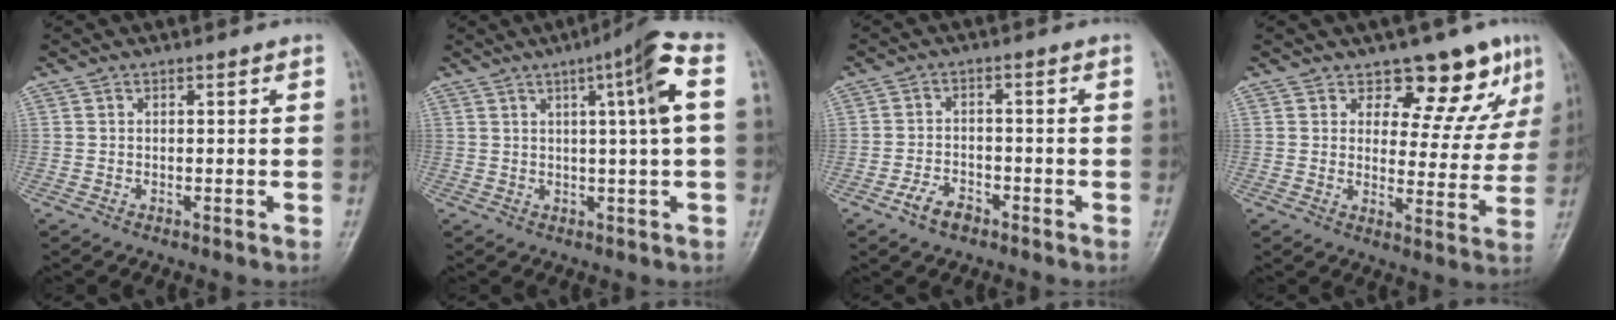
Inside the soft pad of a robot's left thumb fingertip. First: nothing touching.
{"total": 8.6, "force": [2.0, 0.0, 8.4], "torque": [-0.131, 0.014, 0.026]}
{"total": 4.2, "force": [-2.7, 2.3, 2.3], "torque": [-0.040, 0.019, -0.049]}
{"total": 10.7, "force": [7.8, 5.6, 4.6], "torque": [-0.009, -0.054, 0.093]}